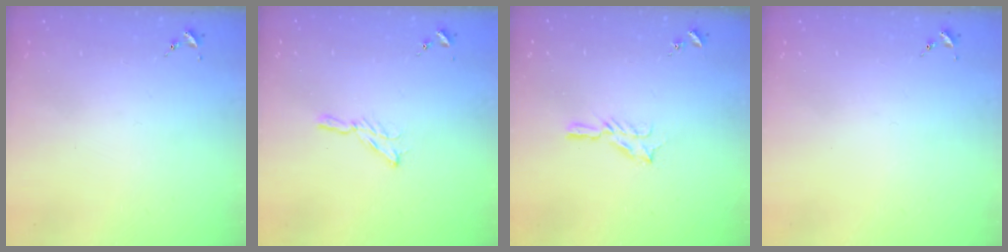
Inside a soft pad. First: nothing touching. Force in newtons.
{"total": 5.3, "press": 5.3, "slide": 0.5}
{"total": 5.6, "press": 5.6, "slide": 0.6}
{"total": 0.0}